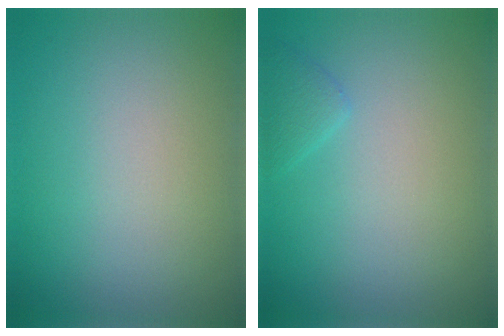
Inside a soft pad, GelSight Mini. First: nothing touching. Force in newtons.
{"total": 1.1, "press": 1.1, "slide": 0.1}